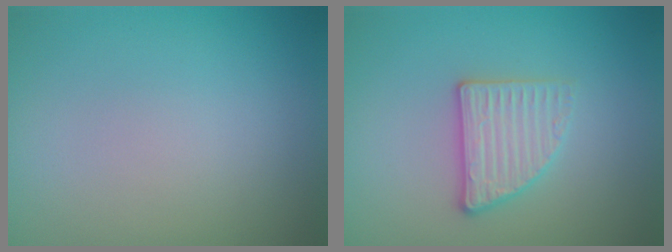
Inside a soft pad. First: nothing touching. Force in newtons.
{"total": 3.0, "press": 2.8, "slide": 1.2}